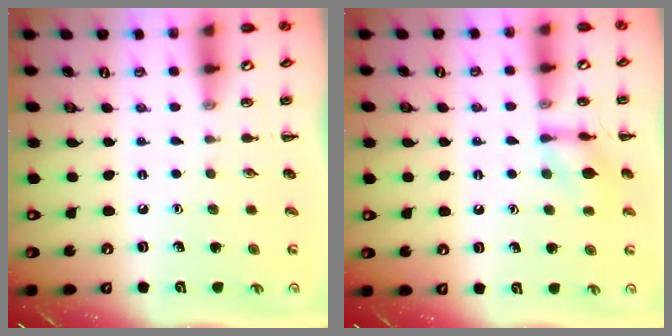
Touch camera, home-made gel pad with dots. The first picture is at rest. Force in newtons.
{"total": 9.0, "press": 8.9, "slide": 0.6}